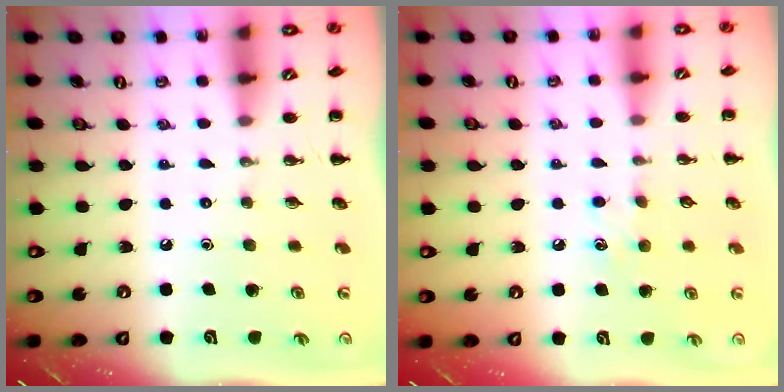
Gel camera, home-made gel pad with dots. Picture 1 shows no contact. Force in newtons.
{"total": 5.5, "press": 5.2, "slide": 1.8}